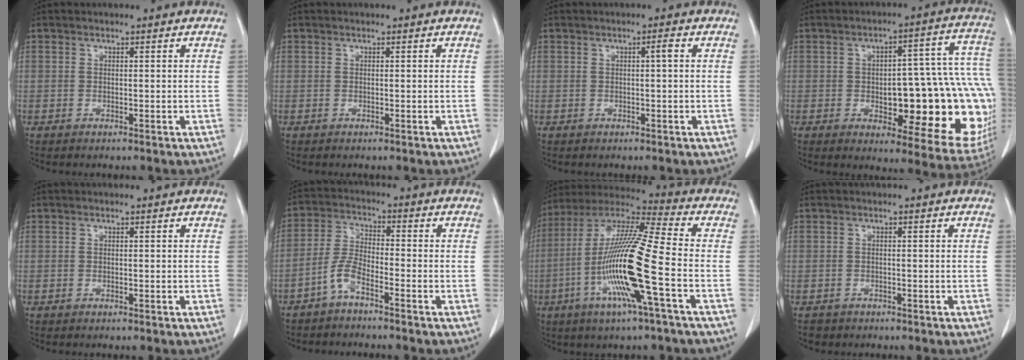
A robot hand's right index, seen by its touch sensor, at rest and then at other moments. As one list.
[{"total": 0.0}, {"total": 1.1, "force": [0.2, -0.1, 1.1], "torque": [-0.017, 0.004, 0.002]}, {"total": 25.0, "force": [-3.5, 7.4, 23.6], "torque": [-0.208, 0.037, -0.019]}, {"total": 0.0}, {"total": 4.5, "force": [-3.2, 0.9, 3.1], "torque": [-0.074, 0.006, -0.069]}, {"total": 17.7, "force": [-4.9, -0.1, 17.0], "torque": [-0.342, -0.011, -0.103]}, {"total": 1.3, "force": [-0.9, 0.9, 0.0], "torque": [-0.011, 0.002, -0.013]}]